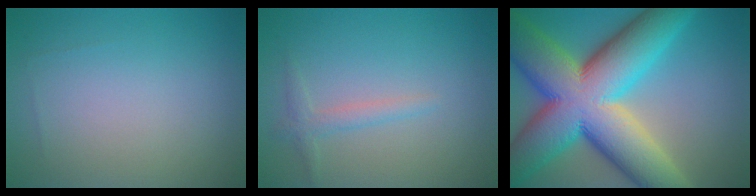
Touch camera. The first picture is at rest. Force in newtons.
{"total": 1.5, "press": 1.5, "slide": 0.1}
{"total": 18.0, "press": 18.0, "slide": 0.7}